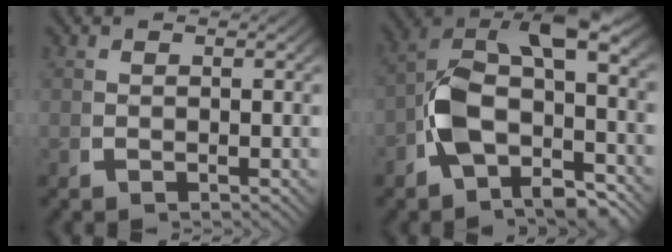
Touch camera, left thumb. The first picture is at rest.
{"total": 11.0, "force": [-0.5, 6.8, 8.7], "torque": [-0.171, -0.008, -0.011]}